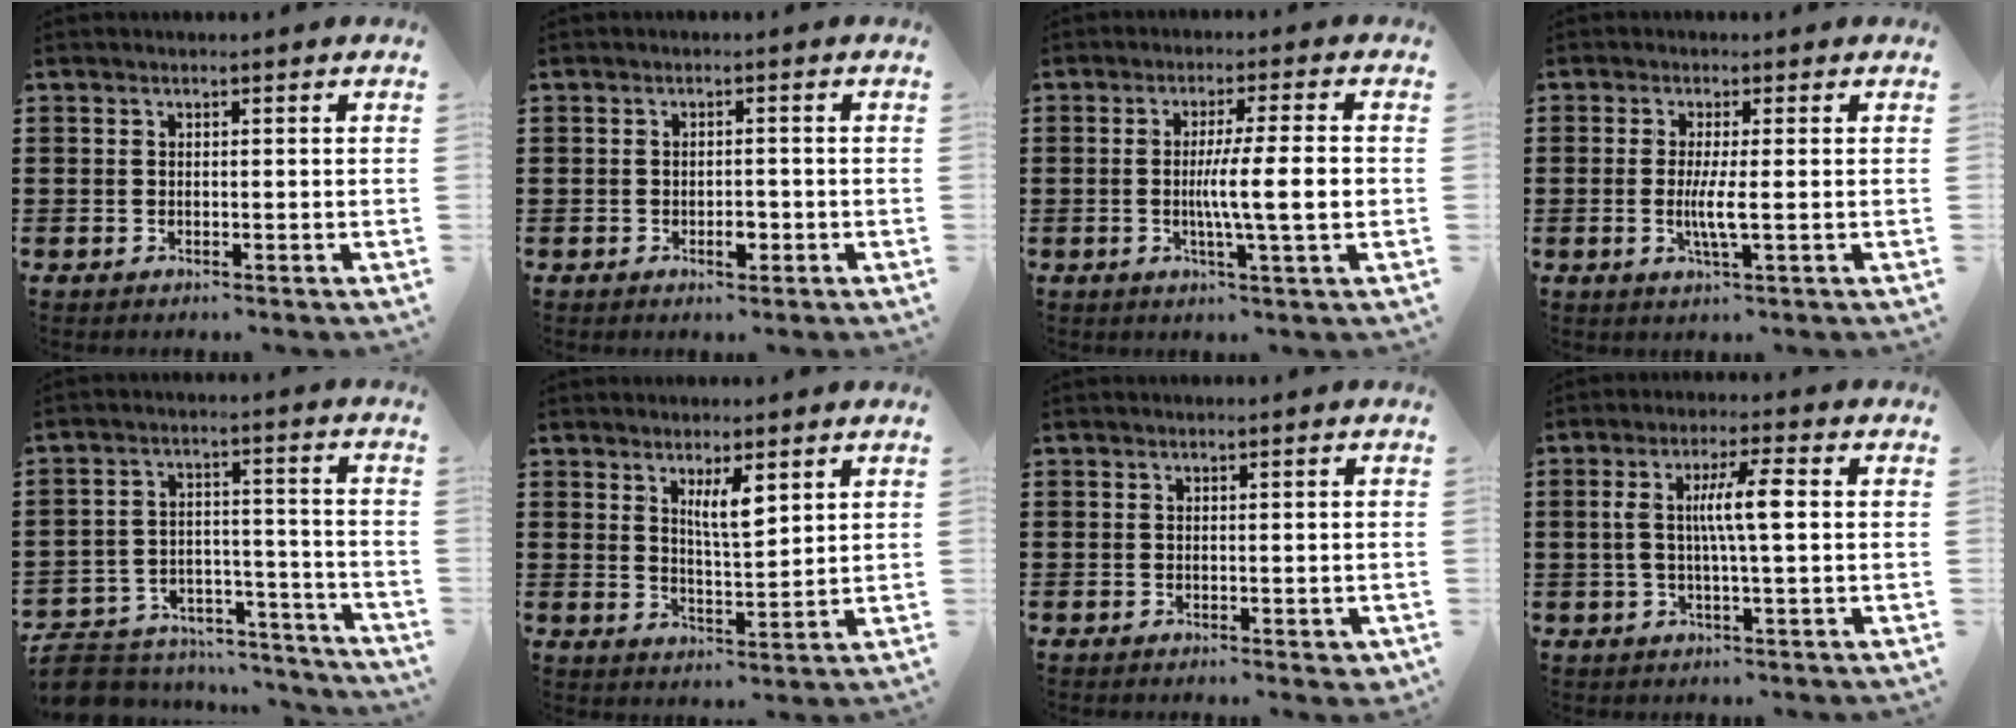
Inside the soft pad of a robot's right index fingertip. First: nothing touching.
{"total": 2.6, "force": [-1.0, 1.2, 2.1], "torque": [-0.038, 0.000, -0.018]}
{"total": 8.4, "force": [-0.9, 0.4, 8.3], "torque": [-0.134, -0.009, -0.020]}
{"total": 4.1, "force": [-0.5, 0.1, 4.0], "torque": [-0.079, -0.010, -0.011]}
{"total": 5.9, "force": [-5.5, 2.0, 1.0], "torque": [-0.030, 0.009, -0.111]}
{"total": 4.8, "force": [2.6, 1.3, 3.8], "torque": [-0.073, 0.001, 0.042]}
{"total": 0.6, "force": [-0.1, 0.2, 0.6], "torque": [-0.012, -0.004, -0.001]}
{"total": 7.0, "force": [0.6, 0.9, 6.9], "torque": [-0.128, 0.001, 0.005]}